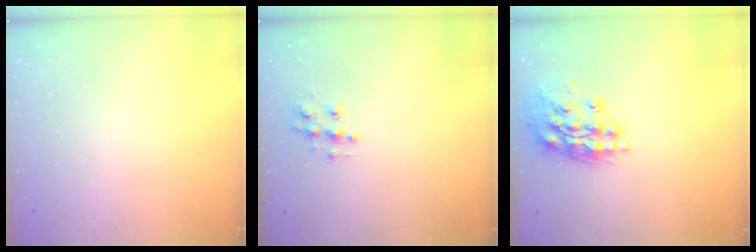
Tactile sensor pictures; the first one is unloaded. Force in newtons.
{"total": 9.0, "press": 9.0, "slide": 0.5}
{"total": 15.9, "press": 15.7, "slide": 2.2}